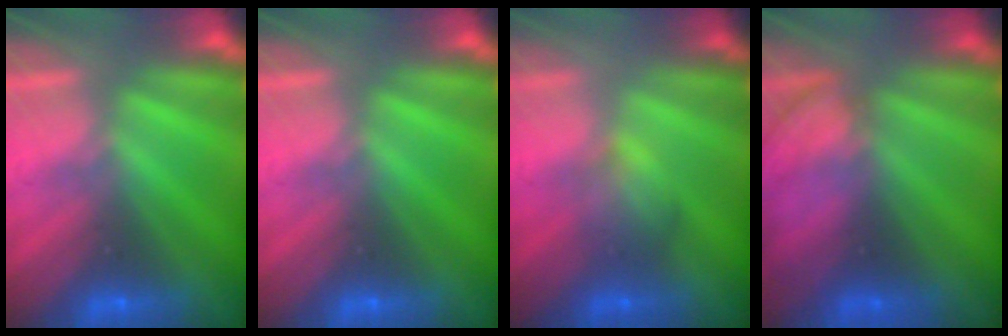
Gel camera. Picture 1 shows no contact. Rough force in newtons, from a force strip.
{"total": 0.0}
{"total": 2.0}
{"total": 2.3}